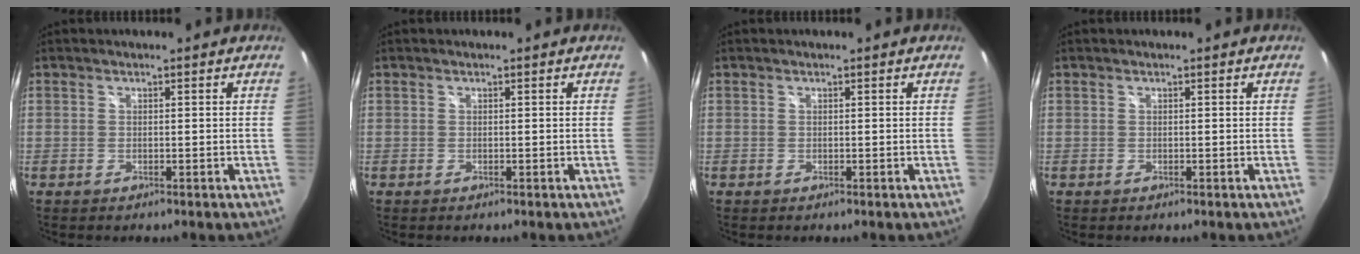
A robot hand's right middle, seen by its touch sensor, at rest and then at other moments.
{"total": 0.0}
{"total": 0.0}
{"total": 0.0}